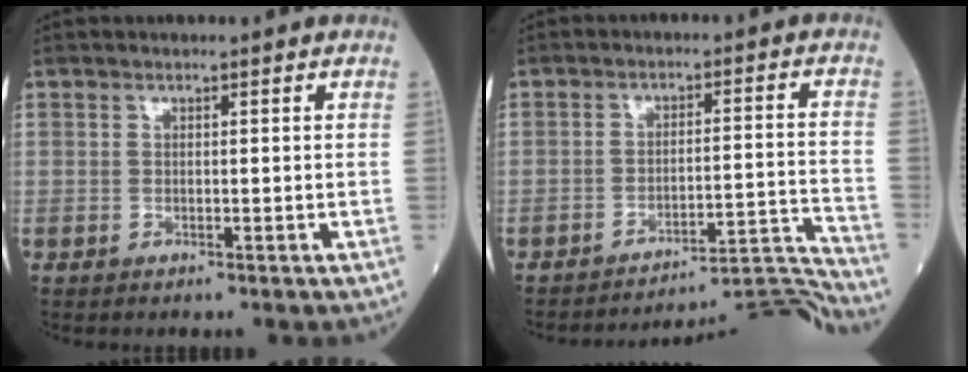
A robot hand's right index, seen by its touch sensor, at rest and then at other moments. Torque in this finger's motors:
{"motor_torque": [-0.06, -0.03, 0.07, 0.02]}